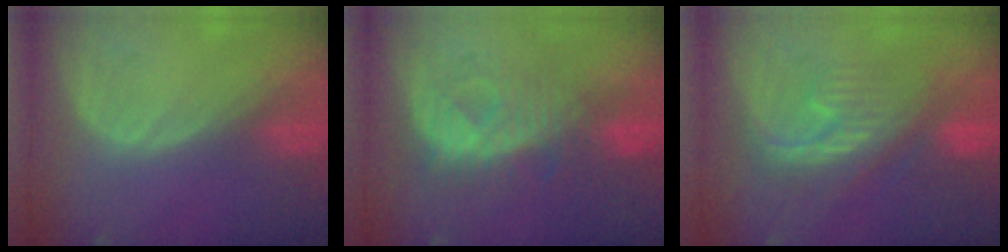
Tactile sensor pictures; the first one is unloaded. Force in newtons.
{"total": 8.1, "press": 7.9, "slide": 2.0}
{"total": 8.0, "press": 7.9, "slide": 1.1}